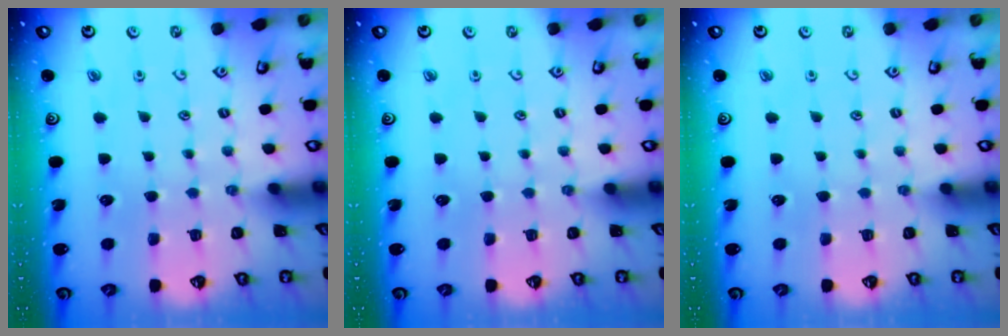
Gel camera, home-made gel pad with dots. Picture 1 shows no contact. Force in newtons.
{"total": 0.0}
{"total": 0.0}